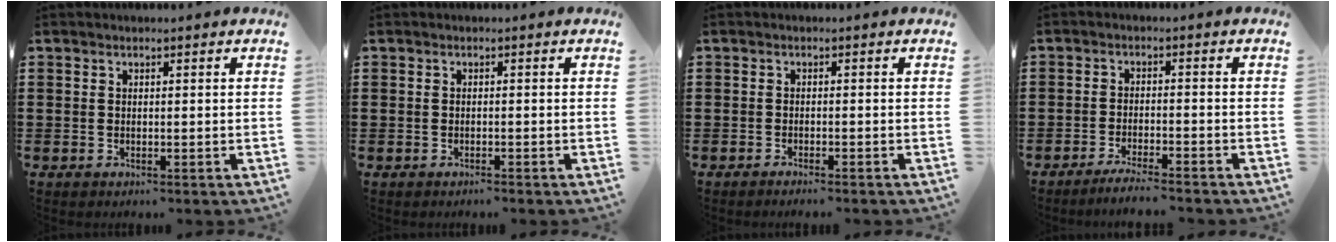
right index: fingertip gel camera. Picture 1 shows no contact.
{"total": 0.6, "force": [-0.6, 0.2, 0.0], "torque": [-0.002, 0.000, -0.013]}
{"total": 0.9, "force": [-0.8, -0.1, 0.3], "torque": [-0.007, -0.003, -0.016]}
{"total": 3.0, "force": [-2.8, -0.2, 1.0], "torque": [-0.019, 0.000, -0.055]}